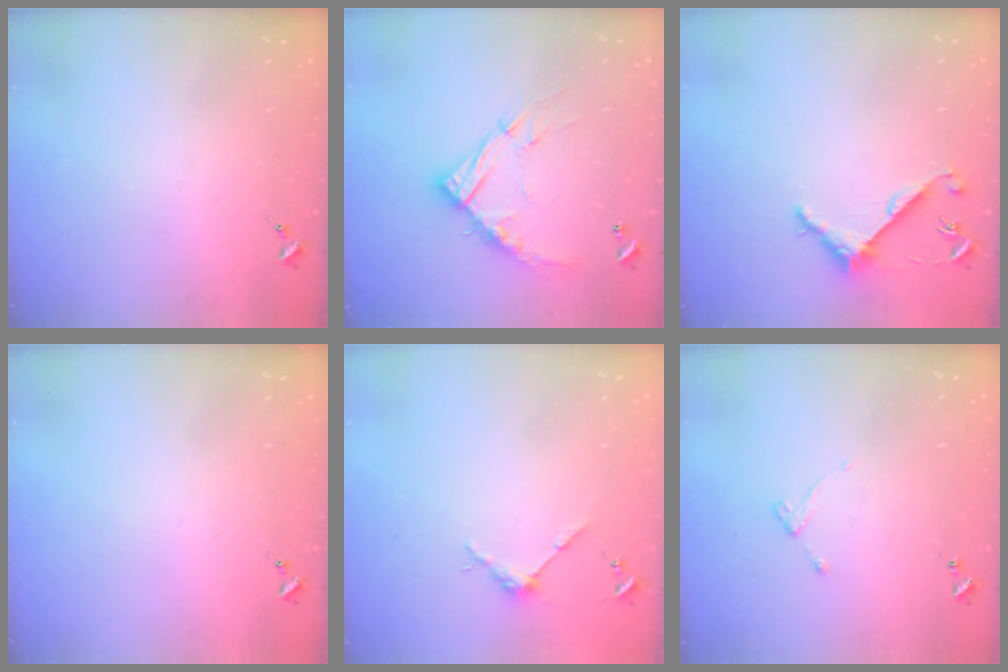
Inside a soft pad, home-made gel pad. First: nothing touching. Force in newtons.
{"total": 13.8, "press": 13.8, "slide": 1.0}
{"total": 5.6, "press": 5.6, "slide": 0.2}
{"total": 0.0}
{"total": 3.8, "press": 3.7, "slide": 0.4}
{"total": 4.3, "press": 4.2, "slide": 0.6}